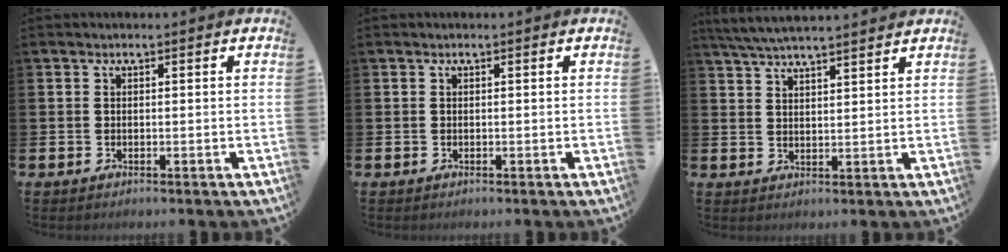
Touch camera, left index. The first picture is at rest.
{"total": 0.0}
{"total": 4.9, "force": [4.7, 0.1, 1.4], "torque": [-0.045, -0.015, 0.087]}